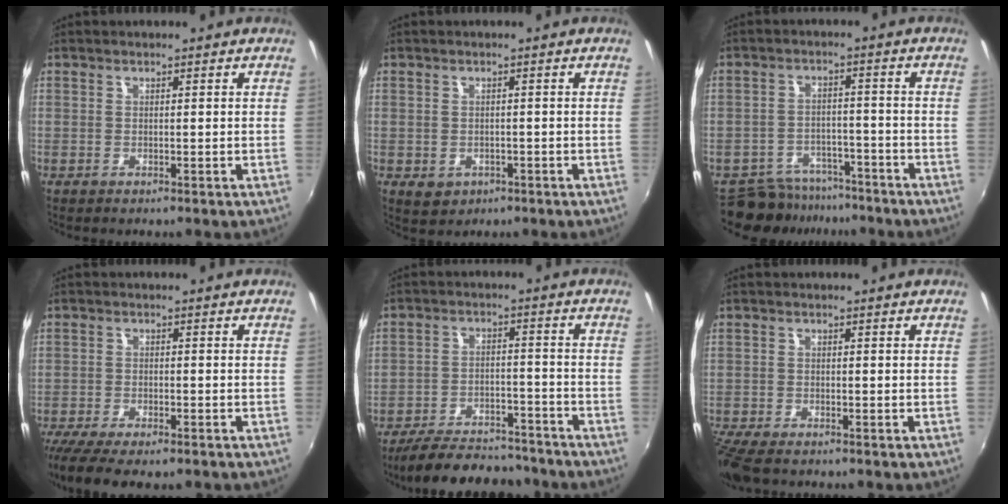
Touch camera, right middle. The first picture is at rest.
{"total": 3.4, "force": [-1.2, 2.8, 1.5], "torque": [-0.033, -0.007, -0.011]}
{"total": 8.9, "force": [-7.7, 4.2, 1.6], "torque": [-0.044, 0.009, -0.109]}
{"total": 9.6, "force": [-7.7, 2.3, 5.4], "torque": [-0.126, -0.042, -0.130]}
{"total": 15.7, "force": [-13.7, 4.7, 5.9], "torque": [-0.128, 0.003, -0.193]}
{"total": 7.0, "force": [-5.7, 2.0, 3.6], "torque": [-0.094, -0.039, -0.108]}